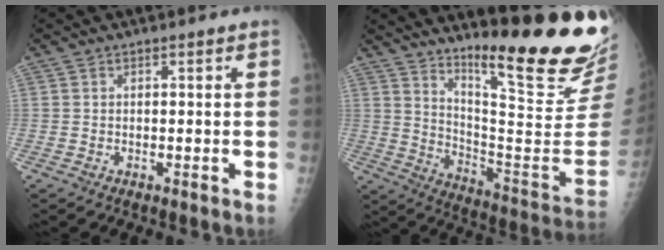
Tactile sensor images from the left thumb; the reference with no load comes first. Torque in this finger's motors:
{"motor_torque": [1.28, -0.82, 1.39, -1.38, 0.09]}